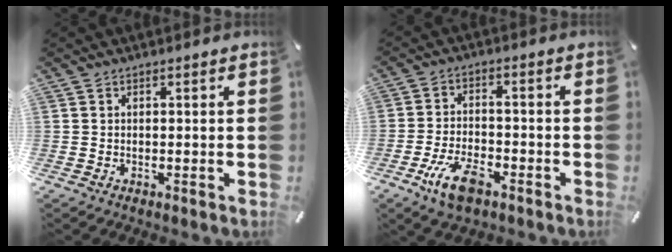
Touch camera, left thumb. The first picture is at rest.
{"total": 8.8, "force": [-4.7, 4.2, 6.2], "torque": [-0.138, 0.011, -0.087]}